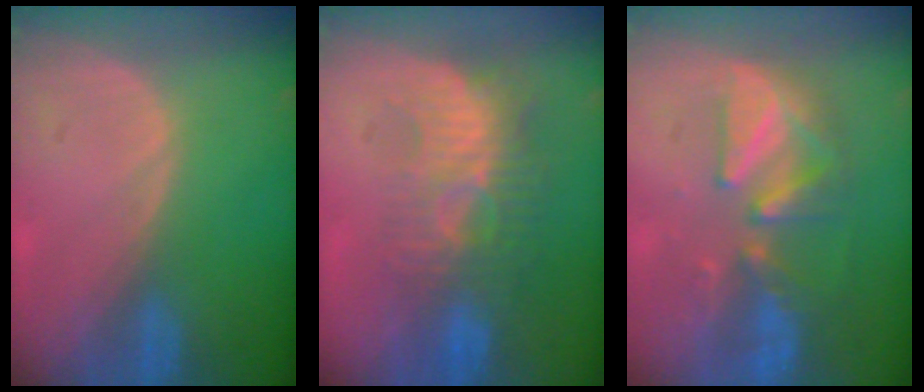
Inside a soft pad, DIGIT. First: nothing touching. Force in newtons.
{"total": 9.3, "press": 8.6, "slide": 3.7}
{"total": 8.0, "press": 7.9, "slide": 1.5}